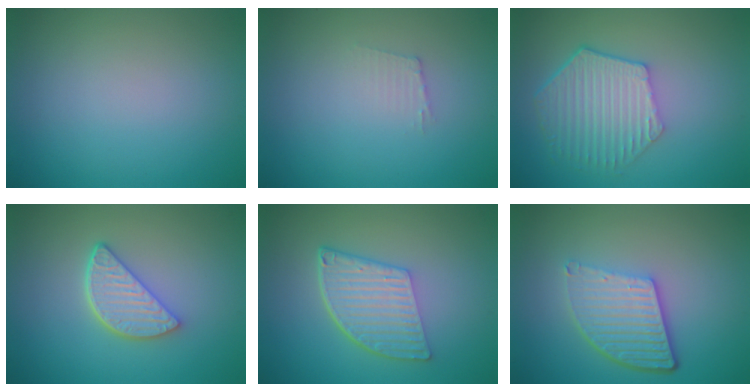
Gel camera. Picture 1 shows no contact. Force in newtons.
{"total": 1.1, "press": 1.0, "slide": 0.2}
{"total": 6.0, "press": 4.6, "slide": 3.9}
{"total": 4.0, "press": 3.2, "slide": 2.5}
{"total": 6.1, "press": 4.1, "slide": 4.5}
{"total": 5.6, "press": 4.0, "slide": 4.0}